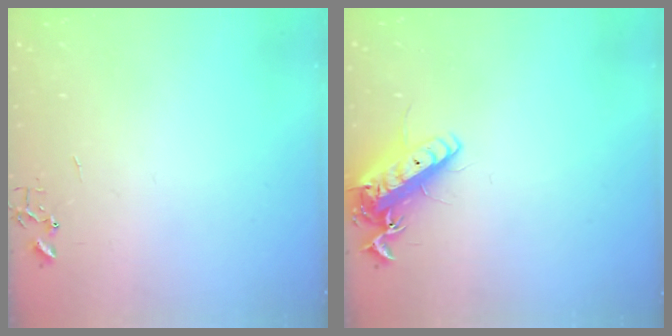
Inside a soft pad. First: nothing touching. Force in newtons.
{"total": 14.0, "press": 13.7, "slide": 2.6}